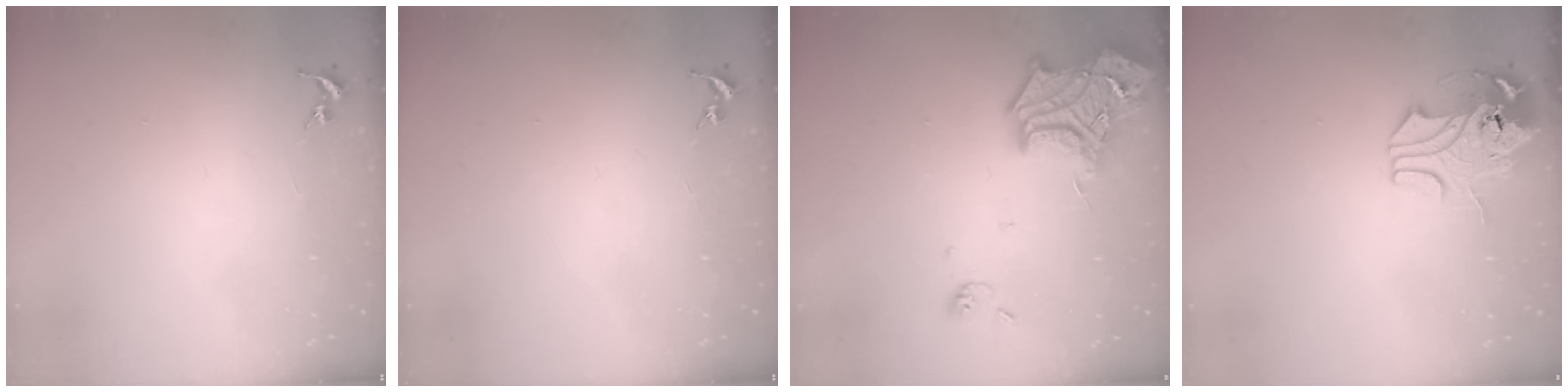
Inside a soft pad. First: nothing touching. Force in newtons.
{"total": 0.0}
{"total": 19.1, "press": 19.0, "slide": 1.6}
{"total": 12.2, "press": 12.1, "slide": 1.7}